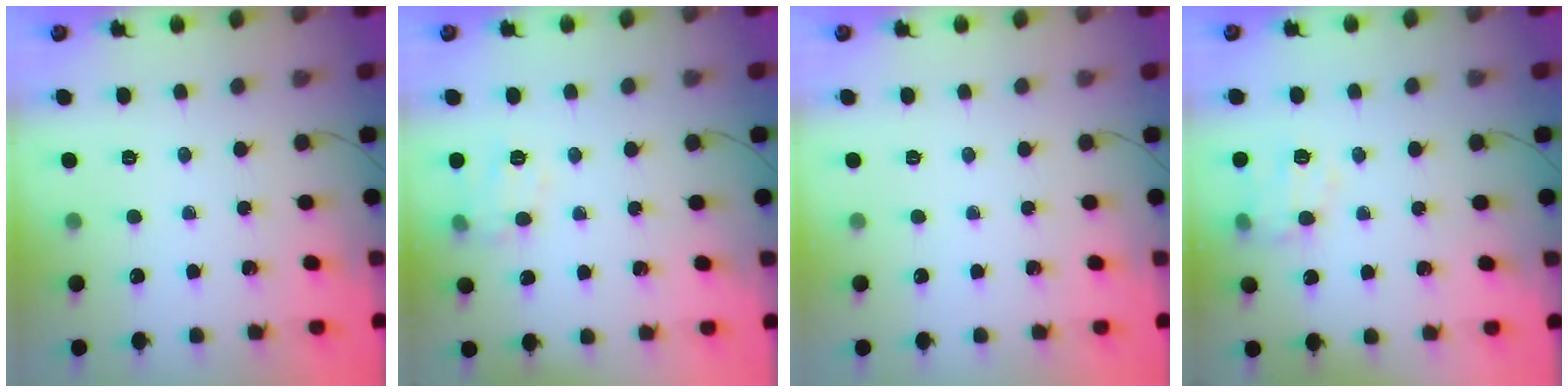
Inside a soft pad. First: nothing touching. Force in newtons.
{"total": 6.5, "press": 6.4, "slide": 0.7}
{"total": 0.0}
{"total": 8.1, "press": 8.1, "slide": 0.9}